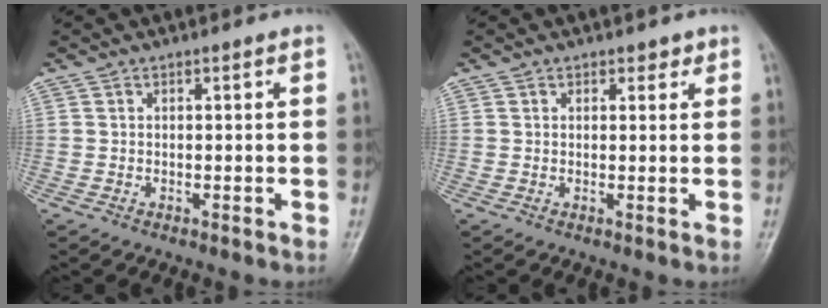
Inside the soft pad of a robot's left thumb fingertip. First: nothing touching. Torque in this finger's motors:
{"motor_torque": [-0.36, 0.05, -0.29, -0.18, 0.06]}